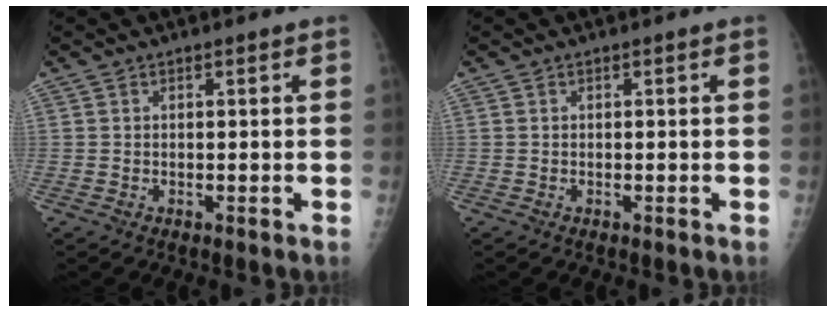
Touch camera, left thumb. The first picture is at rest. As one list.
[{"total": 0.0}]